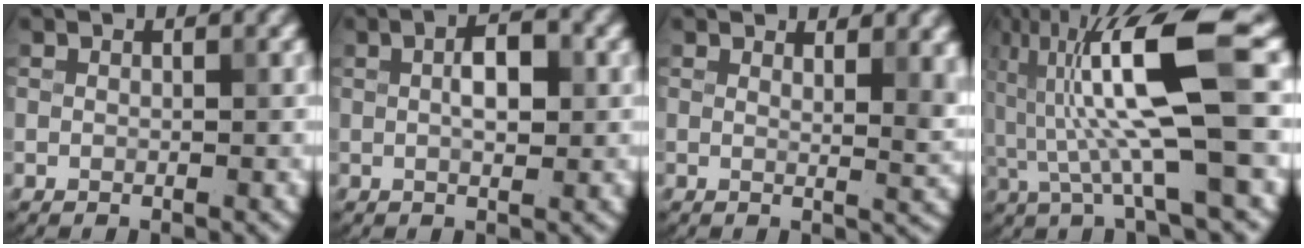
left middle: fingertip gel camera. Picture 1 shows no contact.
{"total": 3.2, "force": [0.5, 1.3, 2.8], "torque": [-0.055, 0.010, 0.006]}
{"total": 3.5, "force": [2.3, 1.0, 2.5], "torque": [-0.027, 0.004, 0.036]}
{"total": 10.4, "force": [1.4, 1.6, 10.2], "torque": [-0.194, 0.012, 0.029]}